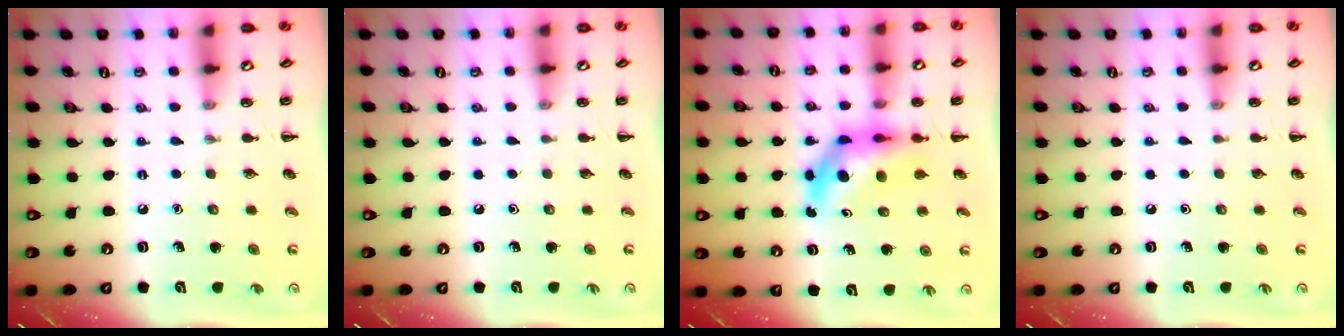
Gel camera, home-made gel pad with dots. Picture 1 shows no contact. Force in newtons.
{"total": 0.0}
{"total": 6.0, "press": 5.7, "slide": 1.9}
{"total": 0.0}